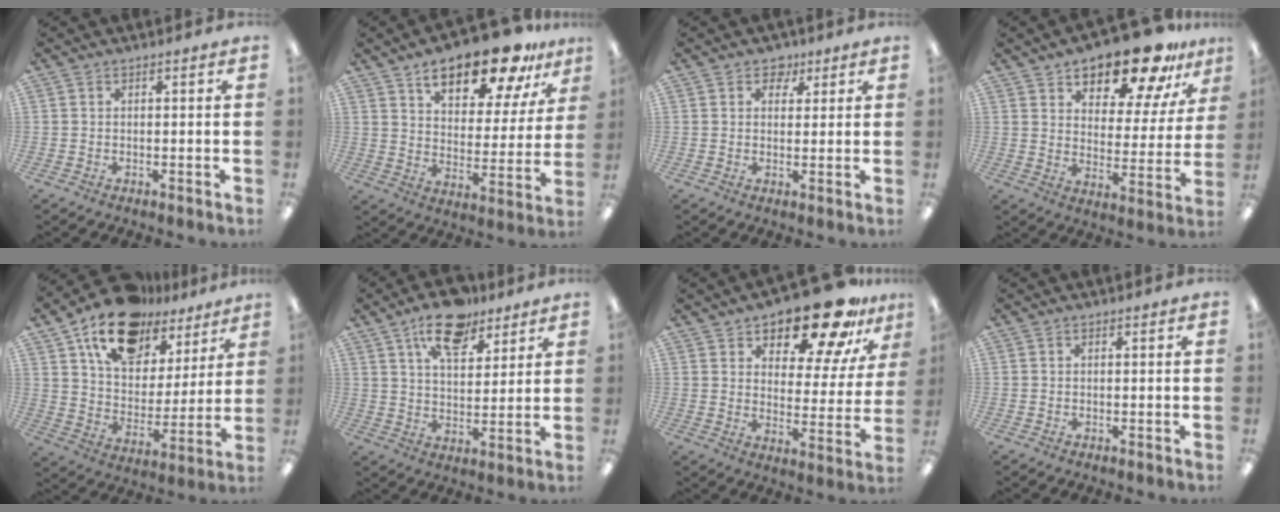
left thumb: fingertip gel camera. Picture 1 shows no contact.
{"total": 17.5, "force": [12.4, 7.0, 10.1], "torque": [-0.151, -0.064, 0.208]}
{"total": 3.8, "force": [2.4, 2.8, 1.0], "torque": [-0.005, -0.007, 0.040]}
{"total": 16.3, "force": [13.3, 6.3, 7.0], "torque": [-0.109, -0.093, 0.230]}
{"total": 16.8, "force": [12.3, 9.2, 6.8], "torque": [-0.127, -0.071, 0.223]}
{"total": 12.9, "force": [9.0, 5.8, 7.3], "torque": [-0.109, -0.040, 0.156]}
{"total": 17.9, "force": [14.4, 6.5, 8.3], "torque": [-0.129, -0.104, 0.246]}
{"total": 0.0}